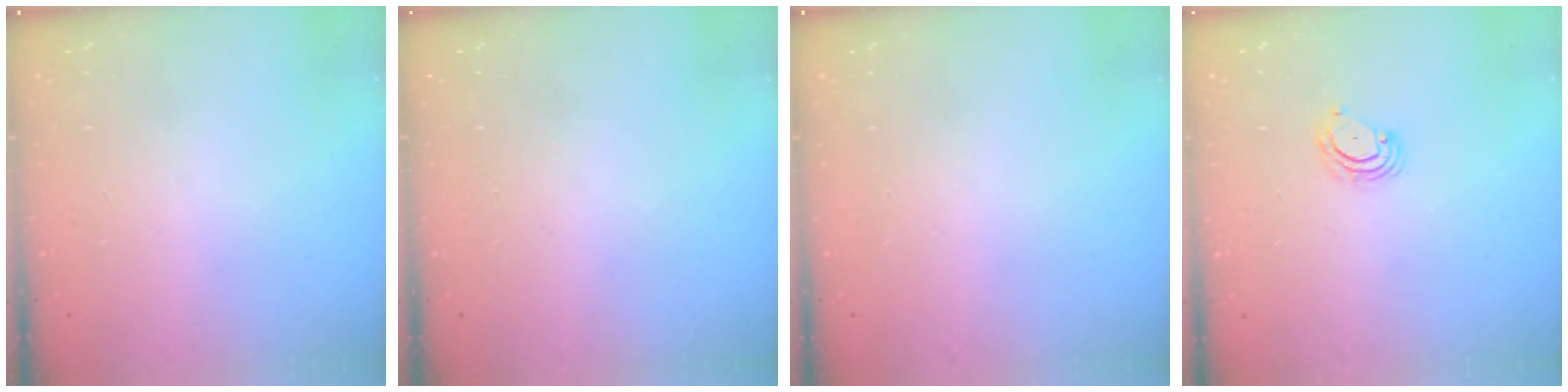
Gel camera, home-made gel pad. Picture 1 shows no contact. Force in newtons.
{"total": 0.0}
{"total": 0.0}
{"total": 5.0, "press": 4.9, "slide": 0.4}